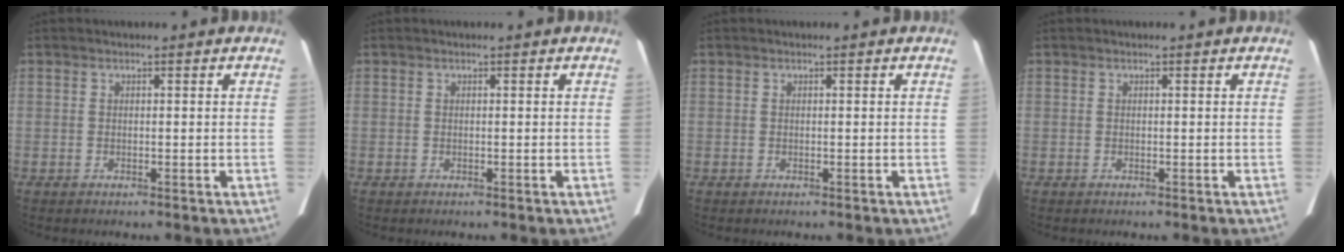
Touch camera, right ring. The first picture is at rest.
{"total": 0.0}
{"total": 0.0}
{"total": 0.0}